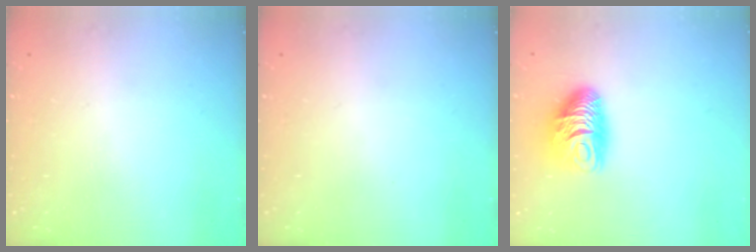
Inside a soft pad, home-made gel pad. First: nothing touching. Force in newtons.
{"total": 0.0}
{"total": 10.3, "press": 10.3, "slide": 0.8}